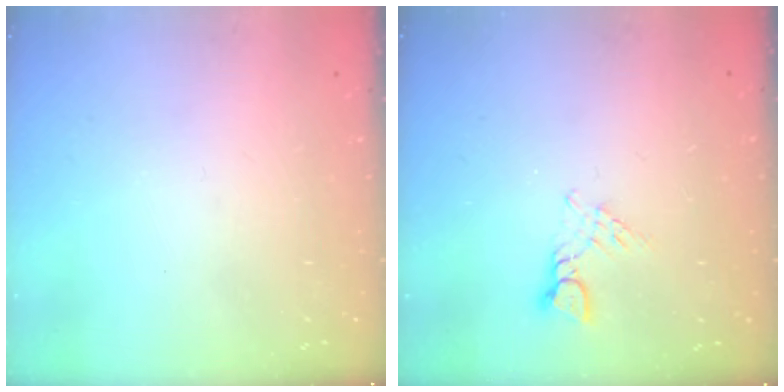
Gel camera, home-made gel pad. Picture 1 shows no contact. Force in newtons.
{"total": 3.0, "press": 3.0, "slide": 0.4}